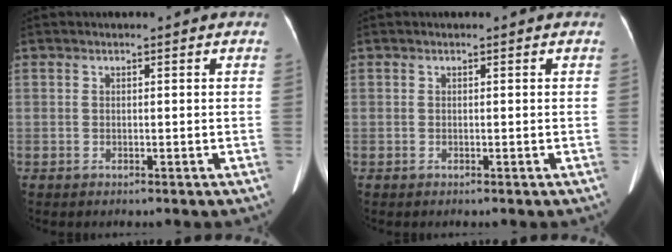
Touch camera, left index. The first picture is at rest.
{"total": 0.0}